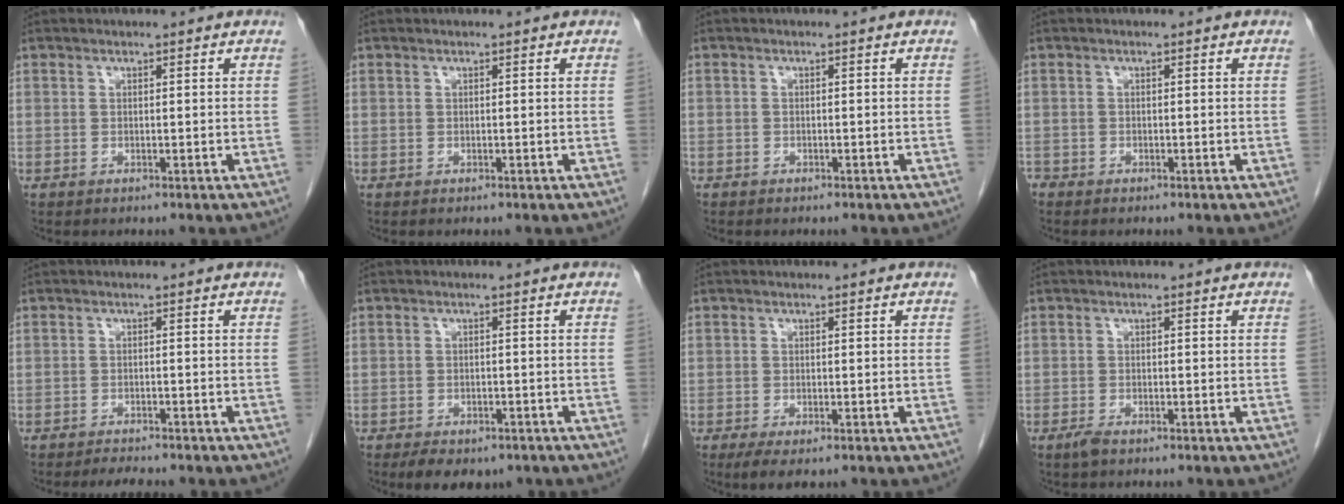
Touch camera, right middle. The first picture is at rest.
{"total": 0.0}
{"total": 0.8, "force": [-0.6, 0.6, 0.1], "torque": [-0.007, 0.003, -0.010]}
{"total": 1.1, "force": [-1.0, 0.6, 0.2], "torque": [-0.007, -0.001, -0.018]}
{"total": 2.2, "force": [-2.1, 0.0, 0.7], "torque": [-0.019, -0.010, -0.033]}
{"total": 6.8, "force": [-5.0, 3.3, 3.3], "torque": [-0.042, -0.004, -0.064]}
{"total": 2.1, "force": [-1.2, 0.9, 1.5], "torque": [-0.029, -0.005, -0.013]}
{"total": 1.4, "force": [-1.0, 0.3, 0.9], "torque": [-0.024, -0.003, -0.018]}